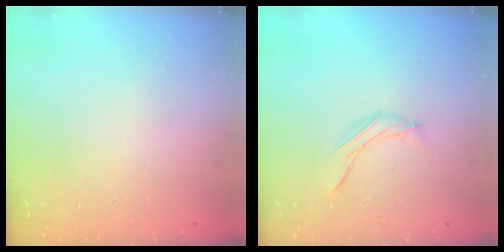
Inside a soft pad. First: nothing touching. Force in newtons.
{"total": 6.8, "press": 6.6, "slide": 1.9}